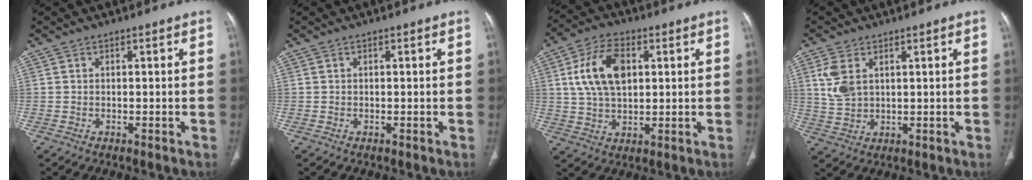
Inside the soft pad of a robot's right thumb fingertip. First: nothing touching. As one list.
[{"total": 0.0}, {"total": 12.1, "force": [2.9, 7.2, 9.3], "torque": [-0.165, 0.003, 0.053]}, {"total": 6.1, "force": [2.3, 3.6, 4.3], "torque": [-0.096, -0.005, 0.055]}]